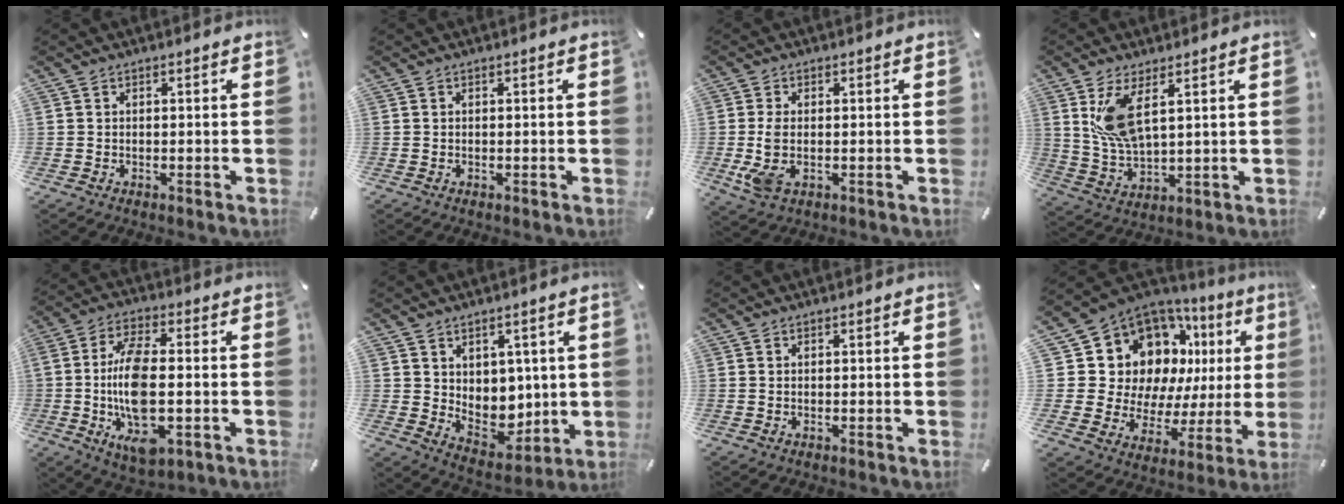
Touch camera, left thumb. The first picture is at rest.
{"total": 0.0}
{"total": 5.7, "force": [-0.5, 3.4, 4.6], "torque": [-0.097, -0.004, -0.012]}
{"total": 9.9, "force": [4.2, 4.2, 8.0], "torque": [-0.174, -0.007, 0.072]}
{"total": 16.0, "force": [-2.1, 7.6, 13.9], "torque": [-0.272, -0.009, -0.036]}
{"total": 7.3, "force": [3.8, 6.1, 1.5], "torque": [-0.016, -0.042, 0.077]}
{"total": 0.0}
{"total": 15.8, "force": [8.5, 11.6, 6.7], "torque": [-0.118, -0.084, 0.171]}